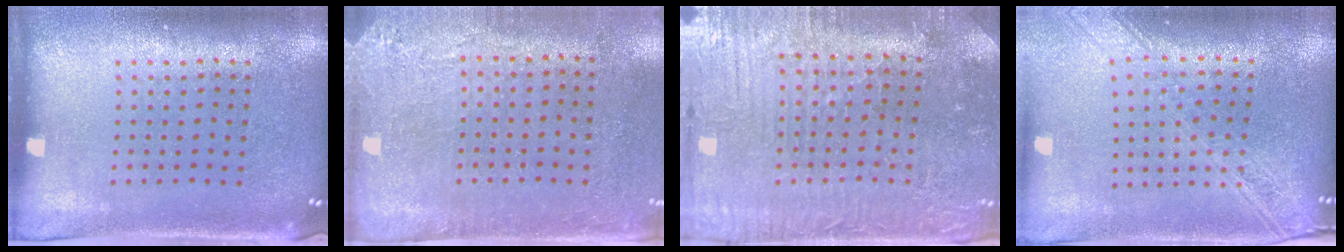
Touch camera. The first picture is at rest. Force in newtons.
{"total": 2.8, "press": 2.3, "slide": 1.6}
{"total": 2.0, "press": 1.9, "slide": 0.4}
{"total": 2.2, "press": 1.9, "slide": 1.2}